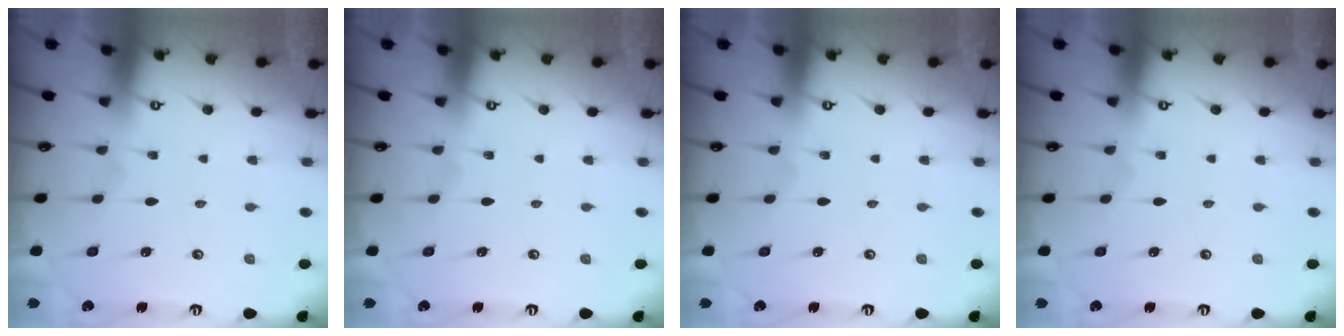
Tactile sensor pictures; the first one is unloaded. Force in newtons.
{"total": 0.0}
{"total": 0.0}
{"total": 0.0}